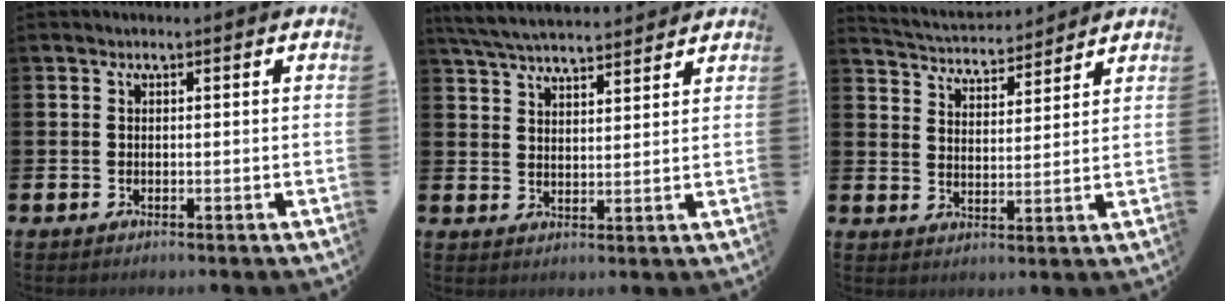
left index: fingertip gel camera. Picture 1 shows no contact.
{"total": 5.5, "force": [5.4, 0.5, 1.1], "torque": [-0.045, -0.026, 0.098]}
{"total": 4.3, "force": [4.3, 0.7, -0.1], "torque": [-0.021, -0.033, 0.074]}